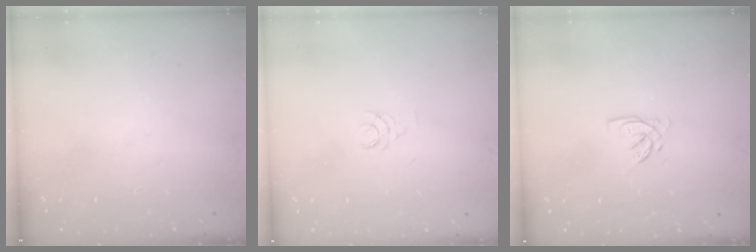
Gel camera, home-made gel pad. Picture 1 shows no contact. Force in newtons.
{"total": 3.5, "press": 3.5, "slide": 0.3}
{"total": 2.8, "press": 2.8, "slide": 0.1}